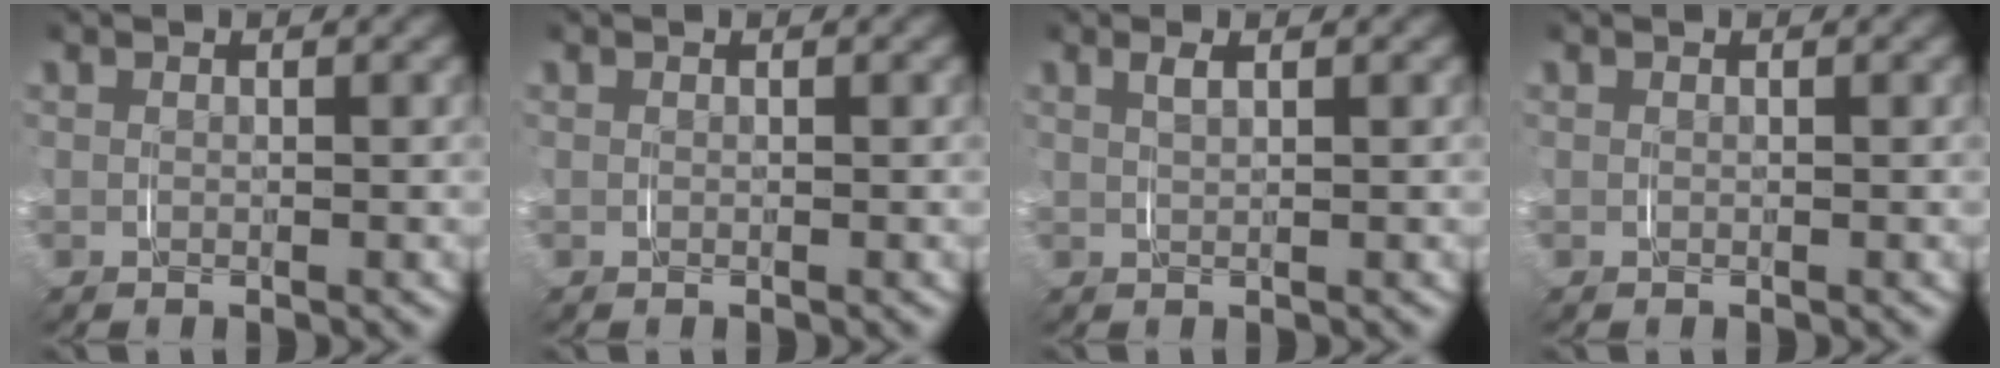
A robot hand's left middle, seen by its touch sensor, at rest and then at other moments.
{"total": 0.0}
{"total": 1.0, "force": [0.5, -0.1, 0.8], "torque": [-0.014, 0.001, 0.012]}
{"total": 0.0}